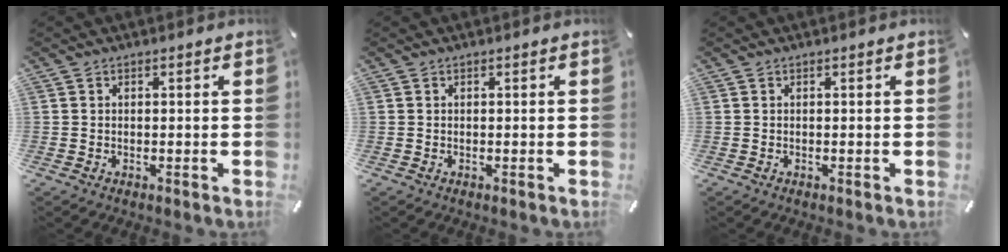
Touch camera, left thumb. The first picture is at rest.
{"total": 0.0}
{"total": 0.0}